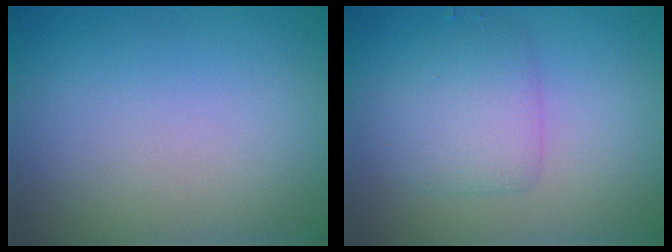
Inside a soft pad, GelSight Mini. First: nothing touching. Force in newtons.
{"total": 2.9, "press": 2.9, "slide": 0.0}